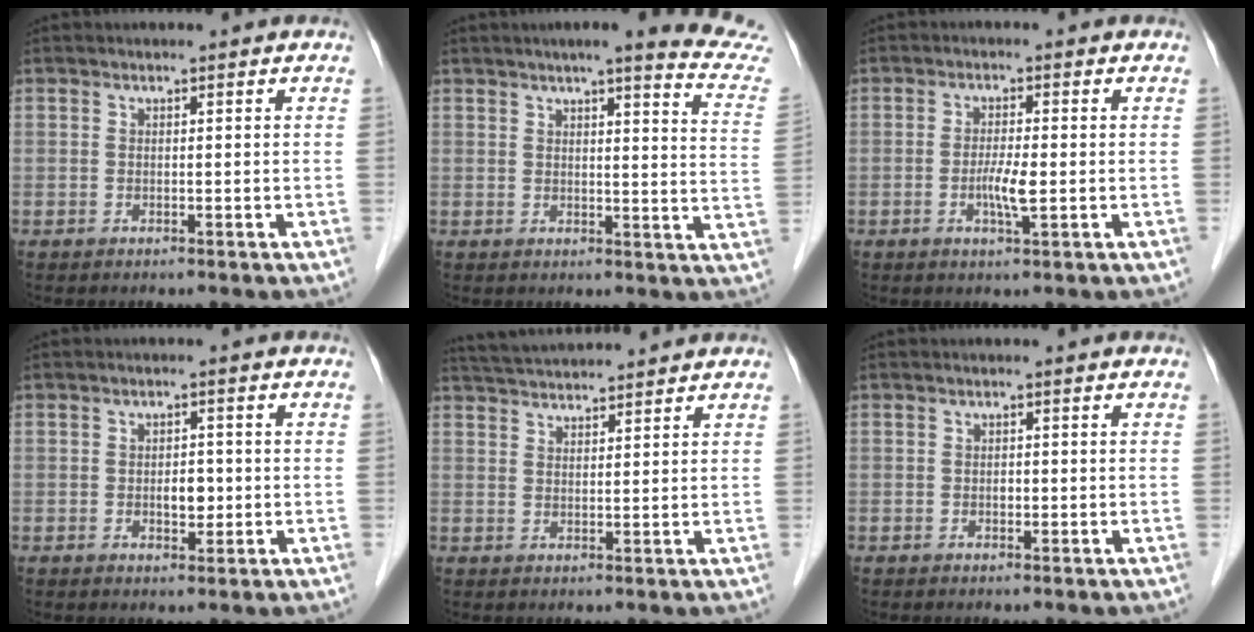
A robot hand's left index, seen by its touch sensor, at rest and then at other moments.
{"total": 16.1, "force": [14.6, -0.4, 6.7], "torque": [-0.076, -0.070, 0.149]}
{"total": 3.6, "force": [-1.0, 0.3, 3.4], "torque": [-0.069, -0.009, -0.018]}
{"total": 2.8, "force": [-0.6, 1.6, 2.2], "torque": [-0.033, -0.002, -0.006]}
{"total": 8.3, "force": [8.0, -0.1, 2.4], "torque": [-0.049, 0.032, 0.127]}
{"total": 0.7, "force": [-0.3, 0.4, 0.4], "torque": [-0.008, -0.002, -0.007]}